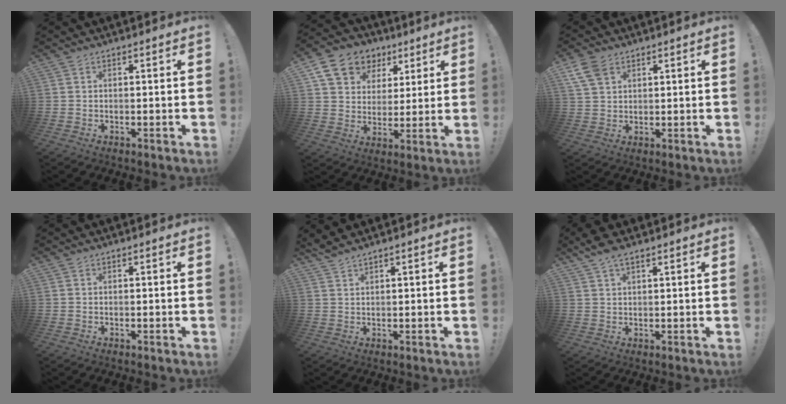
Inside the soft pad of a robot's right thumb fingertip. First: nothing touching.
{"total": 14.1, "force": [7.6, 10.6, 5.5], "torque": [-0.086, -0.037, 0.152]}
{"total": 6.7, "force": [3.7, 4.3, 3.5], "torque": [-0.066, -0.012, 0.071]}
{"total": 0.0}
{"total": 2.2, "force": [2.0, -0.1, 1.0], "torque": [-0.022, -0.011, 0.035]}
{"total": 4.5, "force": [3.4, 1.5, 2.7], "torque": [-0.049, -0.014, 0.062]}